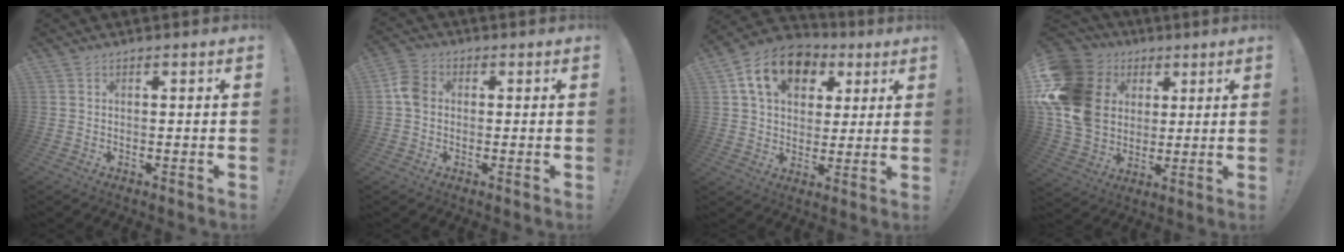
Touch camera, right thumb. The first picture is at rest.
{"total": 6.6, "force": [0.1, 5.0, 4.2], "torque": [-0.084, 0.016, 0.006]}
{"total": 15.5, "force": [6.7, 11.0, 8.7], "torque": [-0.130, -0.019, 0.125]}
{"total": 21.0, "force": [4.7, 16.6, 11.9], "torque": [-0.235, -0.015, 0.103]}